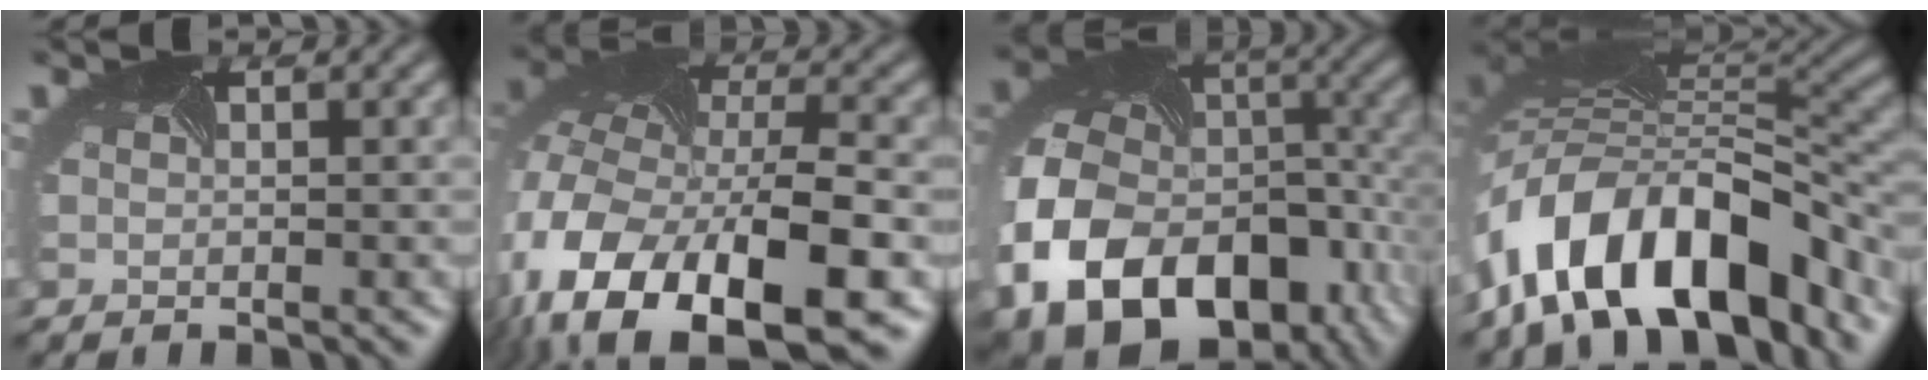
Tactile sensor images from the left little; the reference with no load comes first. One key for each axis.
{"total": 17.2, "fx": -8.3, "fy": 9.4, "fz": 11.7, "tx": -0.231, "ty": -0.043, "tz": -0.097}
{"total": 18.6, "fx": -7.8, "fy": 13.6, "fz": 10.1, "tx": -0.238, "ty": -0.044, "tz": -0.111}
{"total": 13.2, "fx": -6.6, "fy": 6.6, "fz": 9.3, "tx": -0.159, "ty": 0.024, "tz": -0.121}